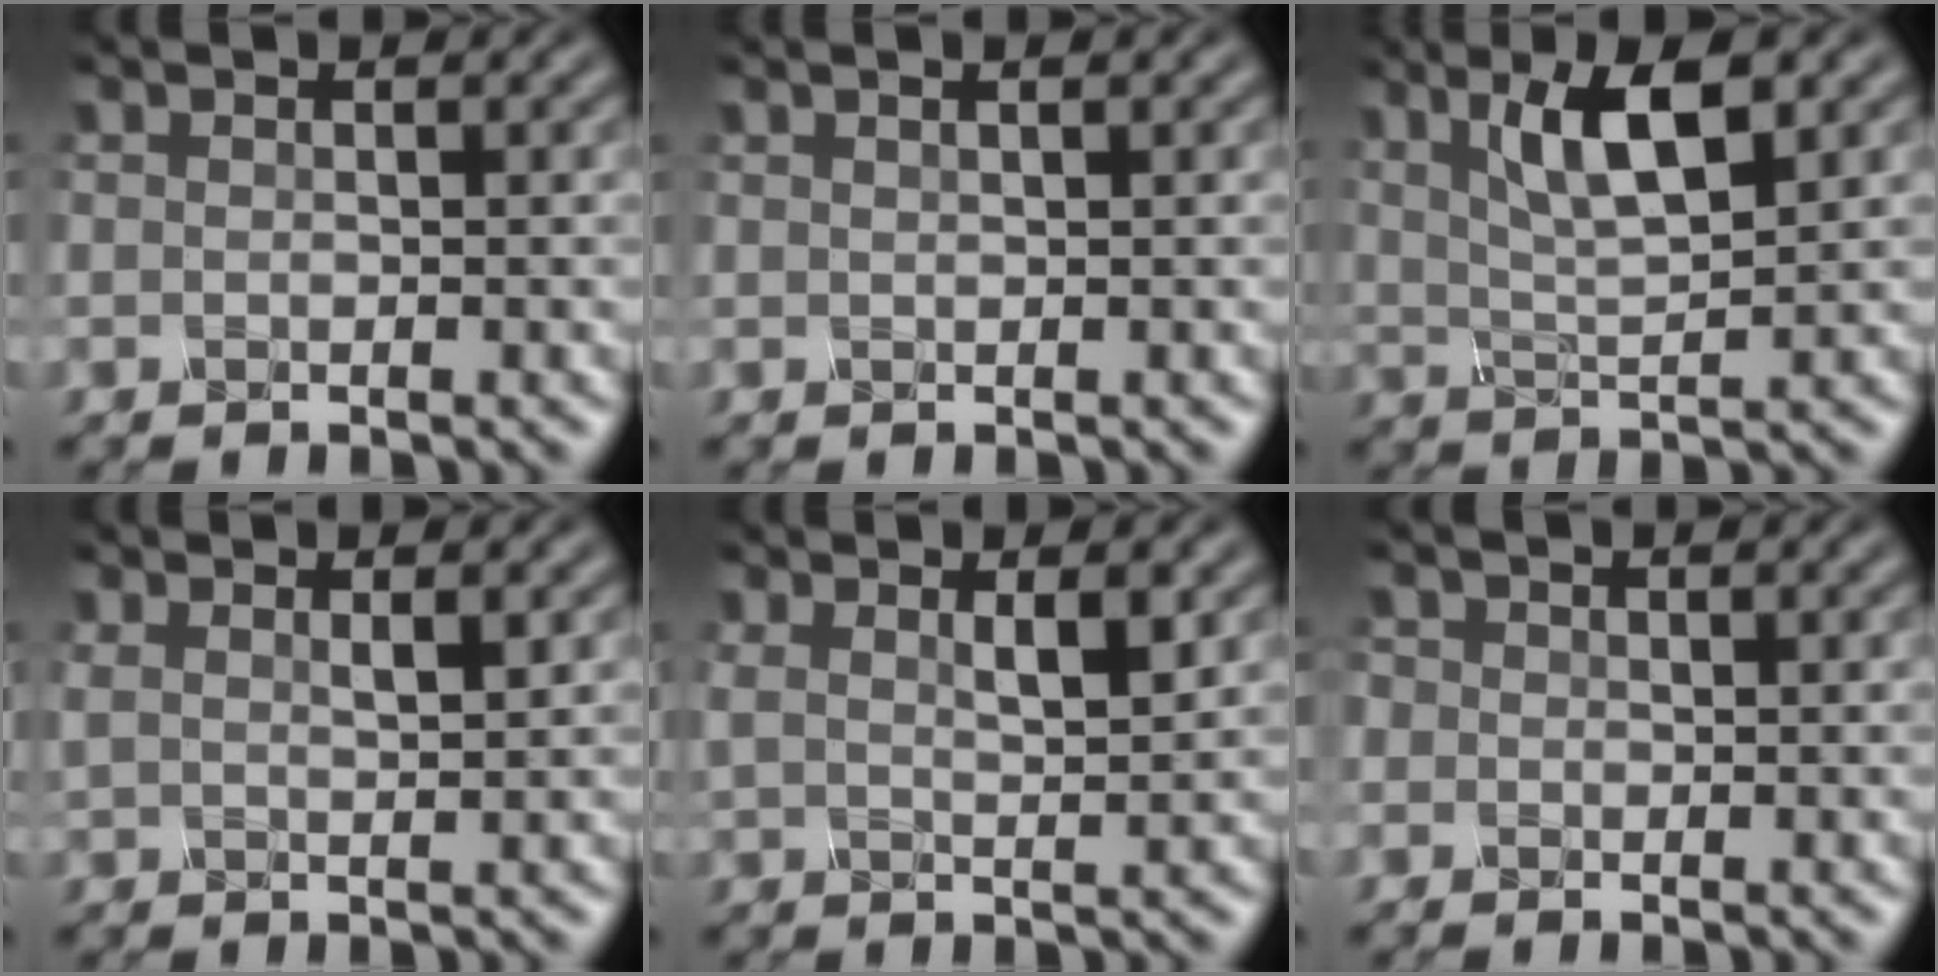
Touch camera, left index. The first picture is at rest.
{"total": 0.8, "force": [0.6, 0.2, 0.5], "torque": [-0.006, -0.001, 0.008]}
{"total": 6.4, "force": [2.8, 1.8, 5.4], "torque": [-0.097, 0.001, 0.051]}
{"total": 1.8, "force": [1.2, 0.5, 1.3], "torque": [-0.023, -0.001, 0.022]}
{"total": 2.8, "force": [1.5, 0.7, 2.2], "torque": [-0.037, -0.002, 0.028]}
{"total": 1.2, "force": [0.3, 1.1, 0.3], "torque": [-0.008, 0.004, -0.005]}